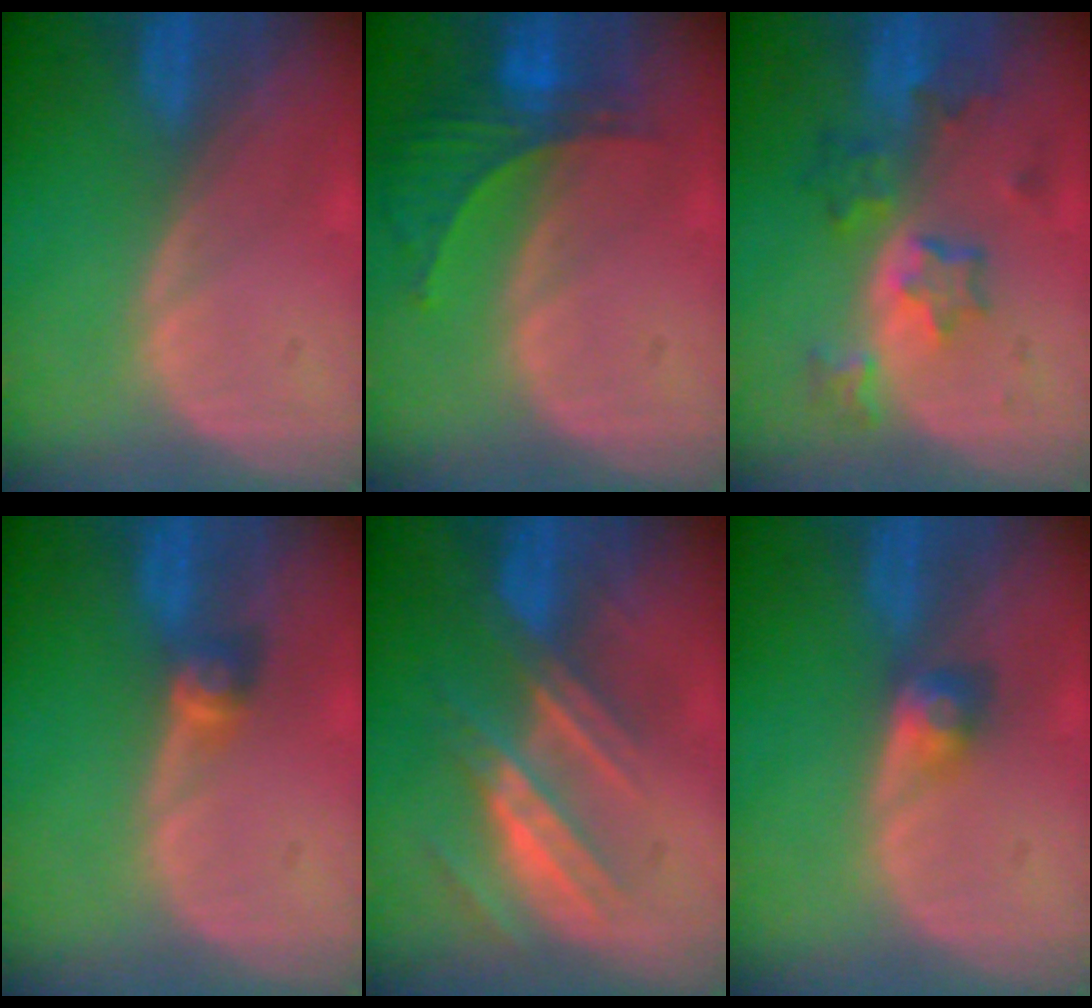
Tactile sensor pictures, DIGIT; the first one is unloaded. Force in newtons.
{"total": 6.1, "press": 5.7, "slide": 2.1}
{"total": 7.1, "press": 6.3, "slide": 3.3}
{"total": 2.6, "press": 2.4, "slide": 1.0}
{"total": 7.2, "press": 6.8, "slide": 2.6}
{"total": 3.0, "press": 2.6, "slide": 1.5}